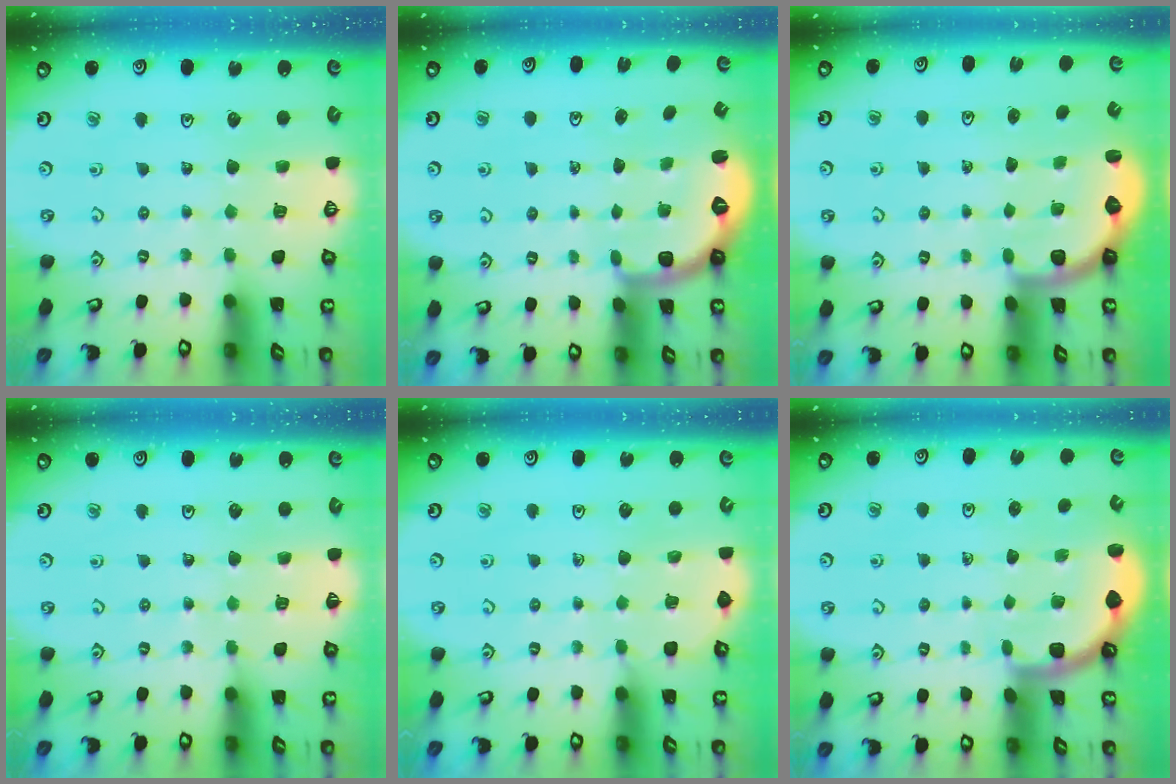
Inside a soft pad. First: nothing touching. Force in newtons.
{"total": 2.6, "press": 1.5, "slide": 2.1}
{"total": 2.5, "press": 2.2, "slide": 1.3}
{"total": 2.4, "press": 2.4, "slide": 0.5}
{"total": 1.6, "press": 1.5, "slide": 0.3}
{"total": 1.7, "press": 1.7, "slide": 0.0}